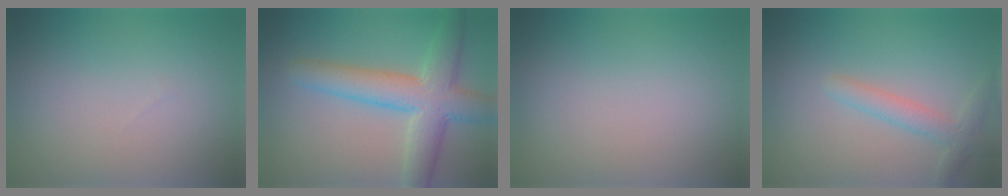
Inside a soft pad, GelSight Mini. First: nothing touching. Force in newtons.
{"total": 7.1, "press": 7.0, "slide": 0.3}
{"total": 0.0}
{"total": 2.6, "press": 2.5, "slide": 0.2}